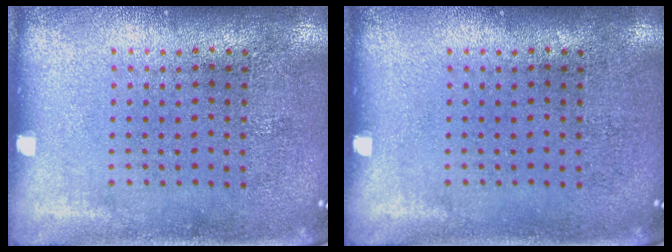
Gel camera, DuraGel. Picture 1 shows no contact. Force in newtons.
{"total": 0.0}